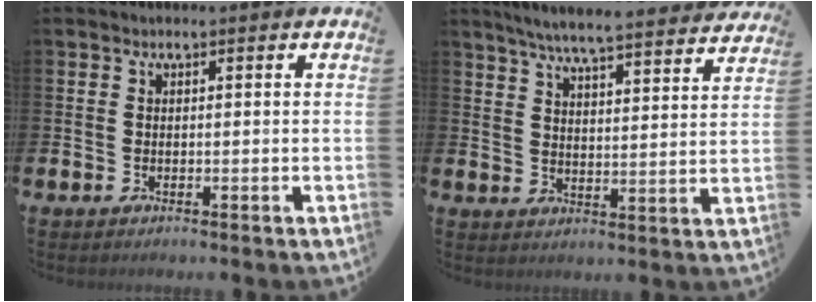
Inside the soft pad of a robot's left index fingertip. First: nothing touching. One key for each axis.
{"total": 6.4, "fx": 6.1, "fy": 0.1, "fz": 2.0, "tx": -0.053, "ty": -0.042, "tz": 0.103}